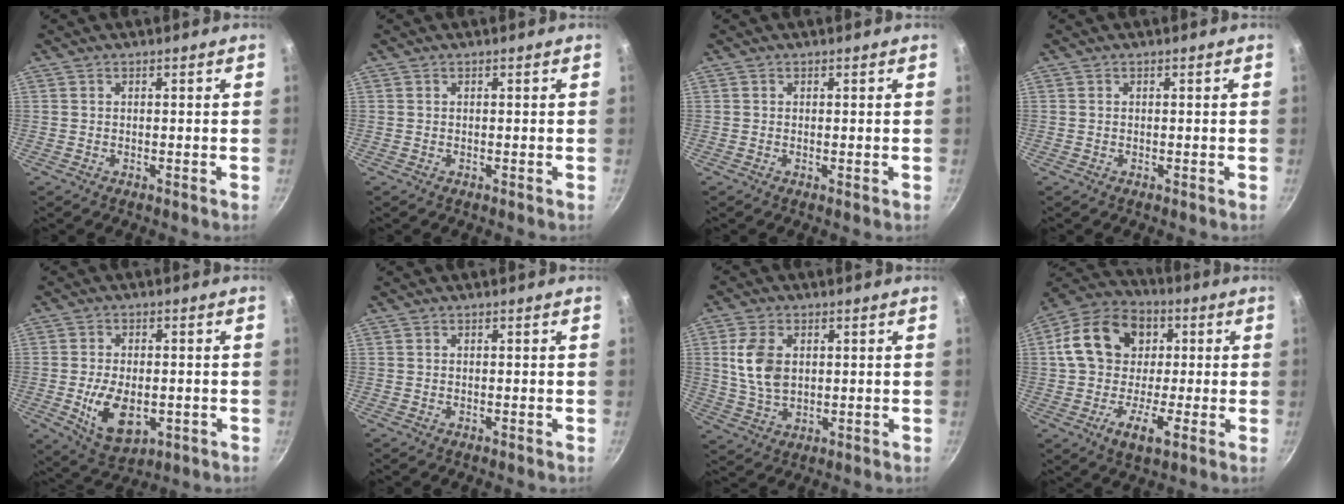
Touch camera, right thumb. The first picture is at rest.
{"total": 0.0}
{"total": 0.0}
{"total": 0.0}
{"total": 10.6, "force": [-2.2, 6.2, 8.3], "torque": [-0.133, -0.007, -0.023]}
{"total": 0.0}
{"total": 8.9, "force": [1.7, 5.7, 6.6], "torque": [-0.122, -0.009, 0.034]}
{"total": 16.8, "force": [1.2, 12.7, 10.9], "torque": [-0.158, 0.033, 0.004]}